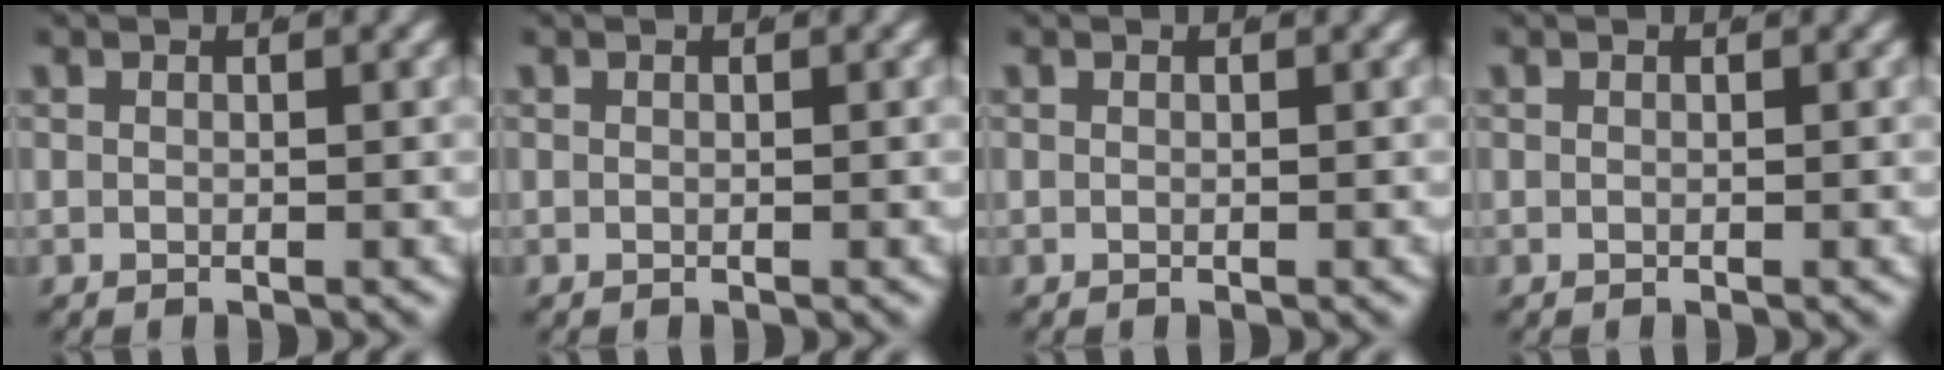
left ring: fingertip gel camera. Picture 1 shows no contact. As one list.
[{"total": 0.0}, {"total": 0.0}, {"total": 0.0}]